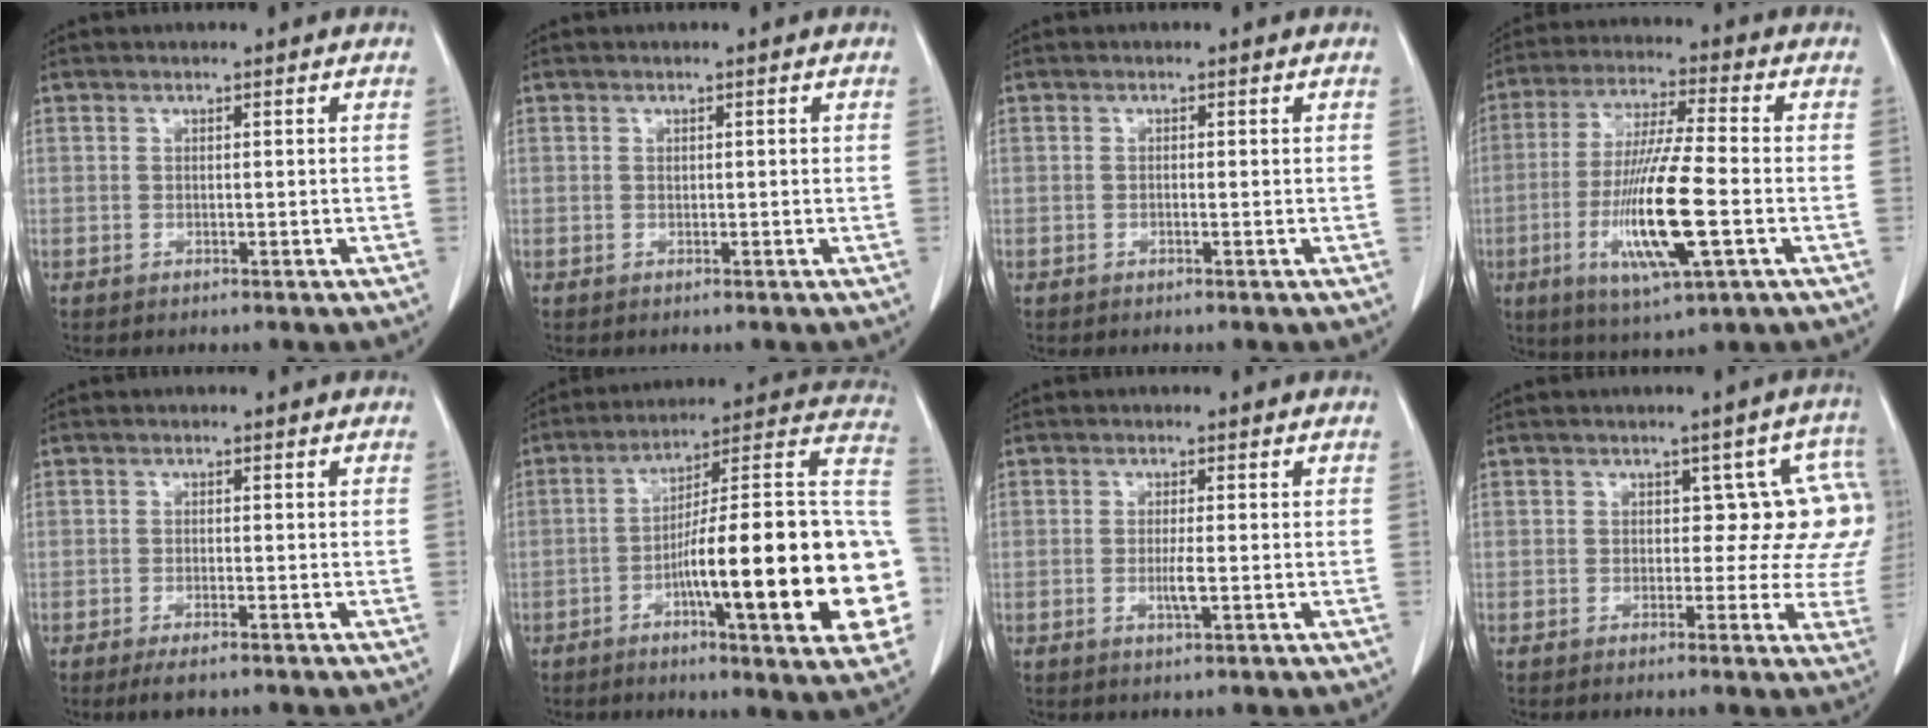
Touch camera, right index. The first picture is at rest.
{"total": 0.6, "force": [0.1, 0.3, 0.5], "torque": [-0.010, 0.005, 0.005]}
{"total": 0.0}
{"total": 14.5, "force": [-3.8, 1.1, 14.0], "torque": [-0.276, -0.021, -0.069]}
{"total": 2.6, "force": [-1.9, 0.4, 1.8], "torque": [-0.033, -0.005, -0.031]}
{"total": 27.5, "force": [-5.7, 2.9, 26.8], "torque": [-0.289, 0.012, -0.089]}
{"total": 2.3, "force": [-0.5, 0.1, 2.3], "torque": [-0.046, -0.005, -0.008]}
{"total": 7.5, "force": [1.3, 4.5, 5.9], "torque": [-0.034, 0.027, 0.008]}